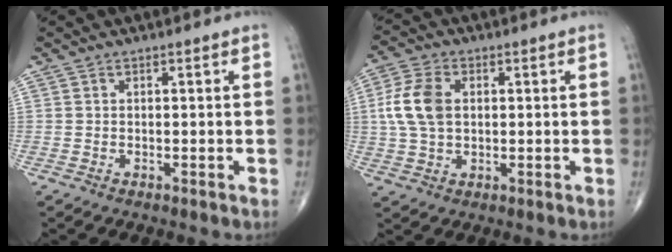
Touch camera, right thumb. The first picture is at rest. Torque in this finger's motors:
{"motor_torque": [0.76, 1.43, 0.58, -0.42, 0.27]}